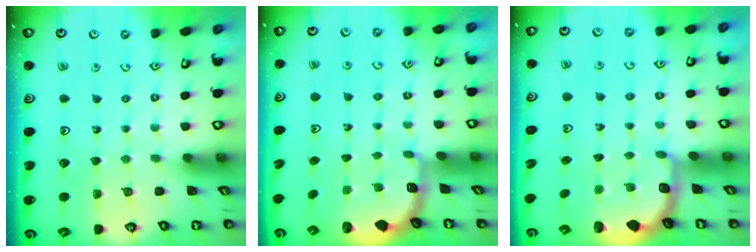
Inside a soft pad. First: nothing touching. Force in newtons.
{"total": 1.8, "press": 1.6, "slide": 0.7}
{"total": 2.3, "press": 2.2, "slide": 0.6}